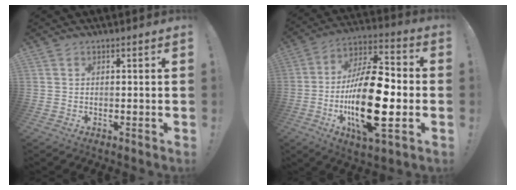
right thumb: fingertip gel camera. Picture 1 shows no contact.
{"total": 24.9, "force": [-4.7, 9.4, 22.6], "torque": [-0.422, 0.007, -0.075]}